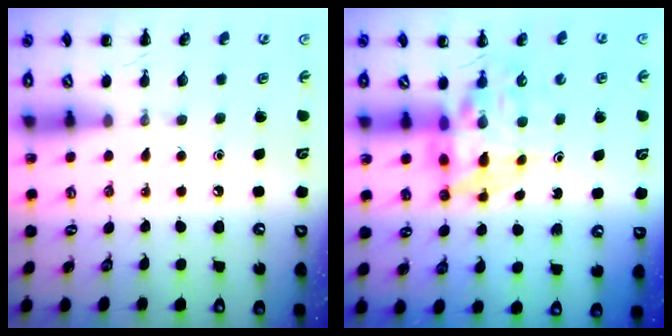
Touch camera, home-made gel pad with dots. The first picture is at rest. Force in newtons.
{"total": 9.6, "press": 9.2, "slide": 2.7}